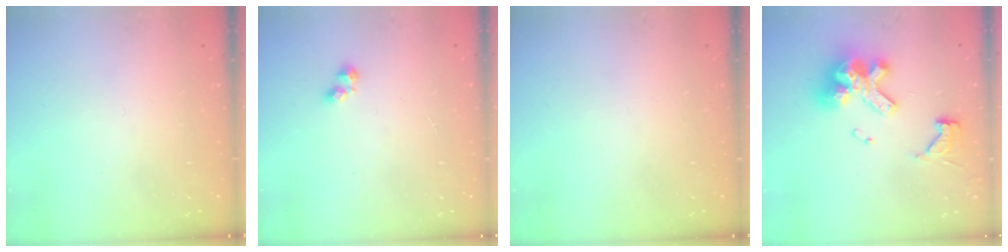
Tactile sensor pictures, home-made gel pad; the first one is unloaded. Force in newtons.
{"total": 2.4, "press": 2.3, "slide": 0.5}
{"total": 0.0}
{"total": 14.8, "press": 14.7, "slide": 1.7}